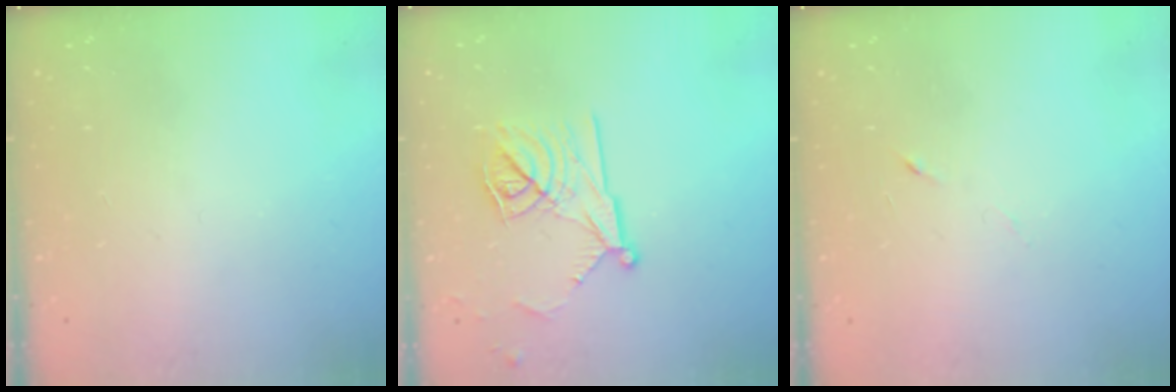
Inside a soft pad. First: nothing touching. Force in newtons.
{"total": 13.5, "press": 13.5, "slide": 0.2}
{"total": 3.1, "press": 3.0, "slide": 1.0}